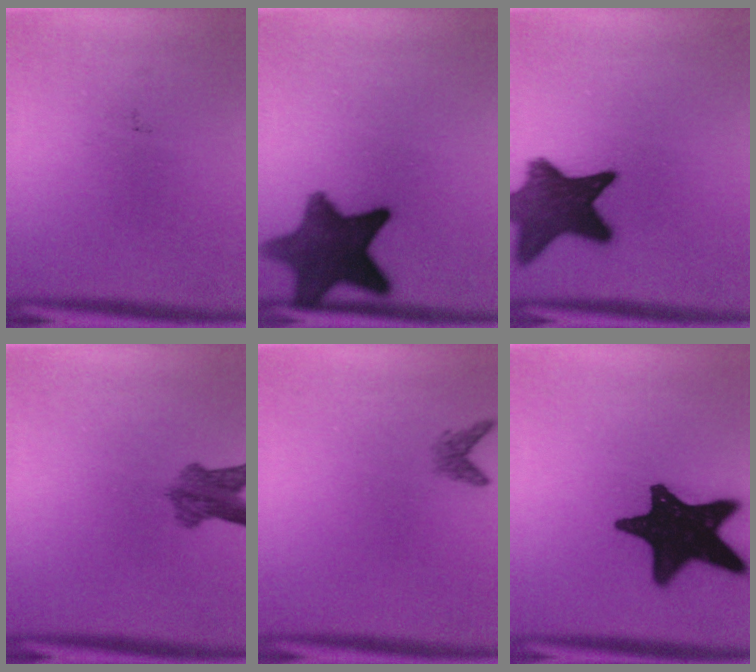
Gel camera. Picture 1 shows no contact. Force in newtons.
{"total": 11.6}
{"total": 12.2}
{"total": 4.8}
{"total": 1.4}
{"total": 19.0}